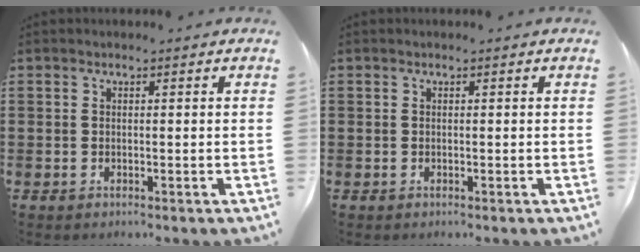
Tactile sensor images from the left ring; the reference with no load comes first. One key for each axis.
{"total": 0.0}